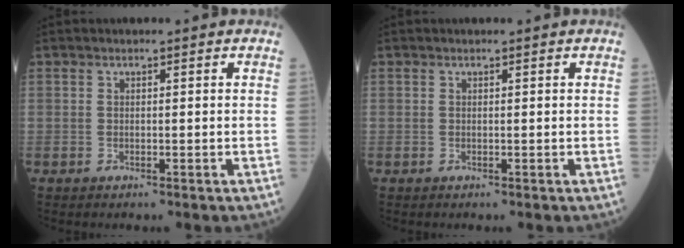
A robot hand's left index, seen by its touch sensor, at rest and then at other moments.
{"total": 0.0}